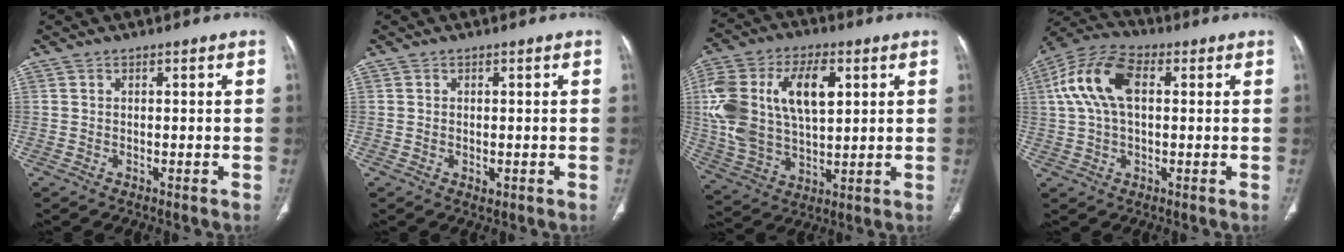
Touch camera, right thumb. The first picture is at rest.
{"total": 1.2, "force": [-0.2, 0.8, 0.8], "torque": [-0.014, -0.003, -0.001]}
{"total": 20.7, "force": [4.8, 11.7, 16.4], "torque": [-0.318, 0.002, 0.090]}
{"total": 12.3, "force": [2.4, 6.9, 9.9], "torque": [-0.209, 0.029, 0.041]}